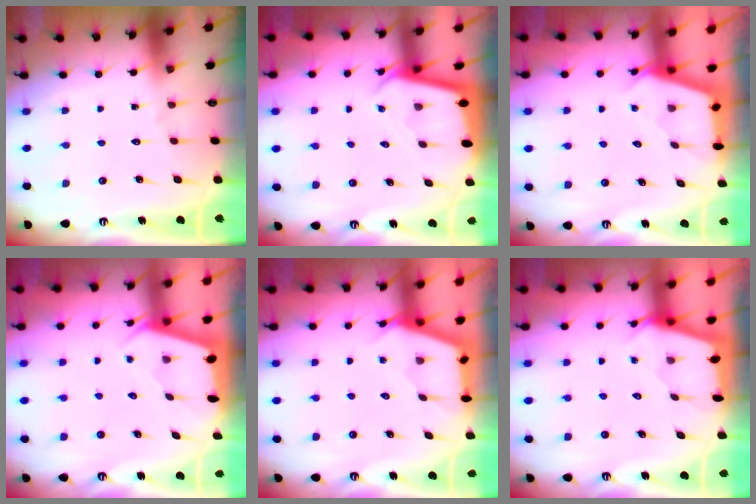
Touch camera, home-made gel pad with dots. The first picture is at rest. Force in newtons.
{"total": 2.3, "press": 2.3, "slide": 0.1}
{"total": 2.5, "press": 2.5, "slide": 0.4}
{"total": 2.1, "press": 2.0, "slide": 0.3}
{"total": 3.0, "press": 2.9, "slide": 0.4}
{"total": 2.2, "press": 2.2, "slide": 0.3}